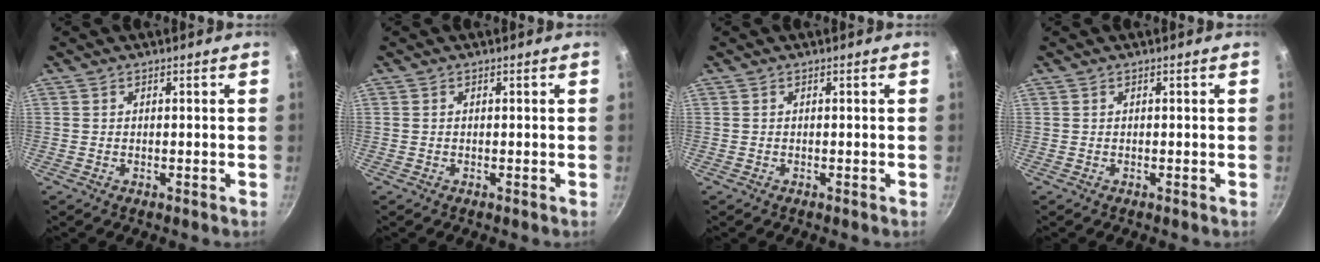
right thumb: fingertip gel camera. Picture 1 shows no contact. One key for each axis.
{"total": 0.0}
{"total": 0.0}
{"total": 0.0}